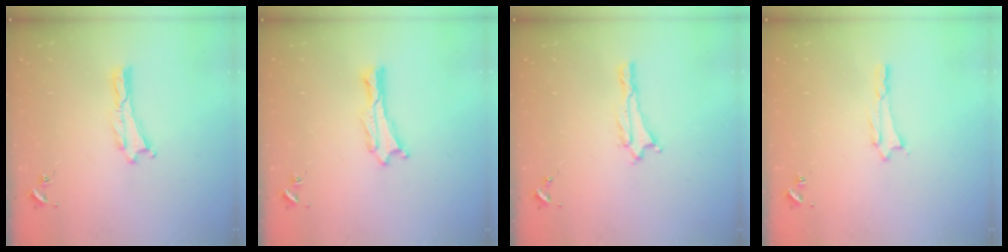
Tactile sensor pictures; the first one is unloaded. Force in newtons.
{"total": 0.8, "press": 0.7, "slide": 0.2}
{"total": 0.0}
{"total": 0.8, "press": 0.8, "slide": 0.1}